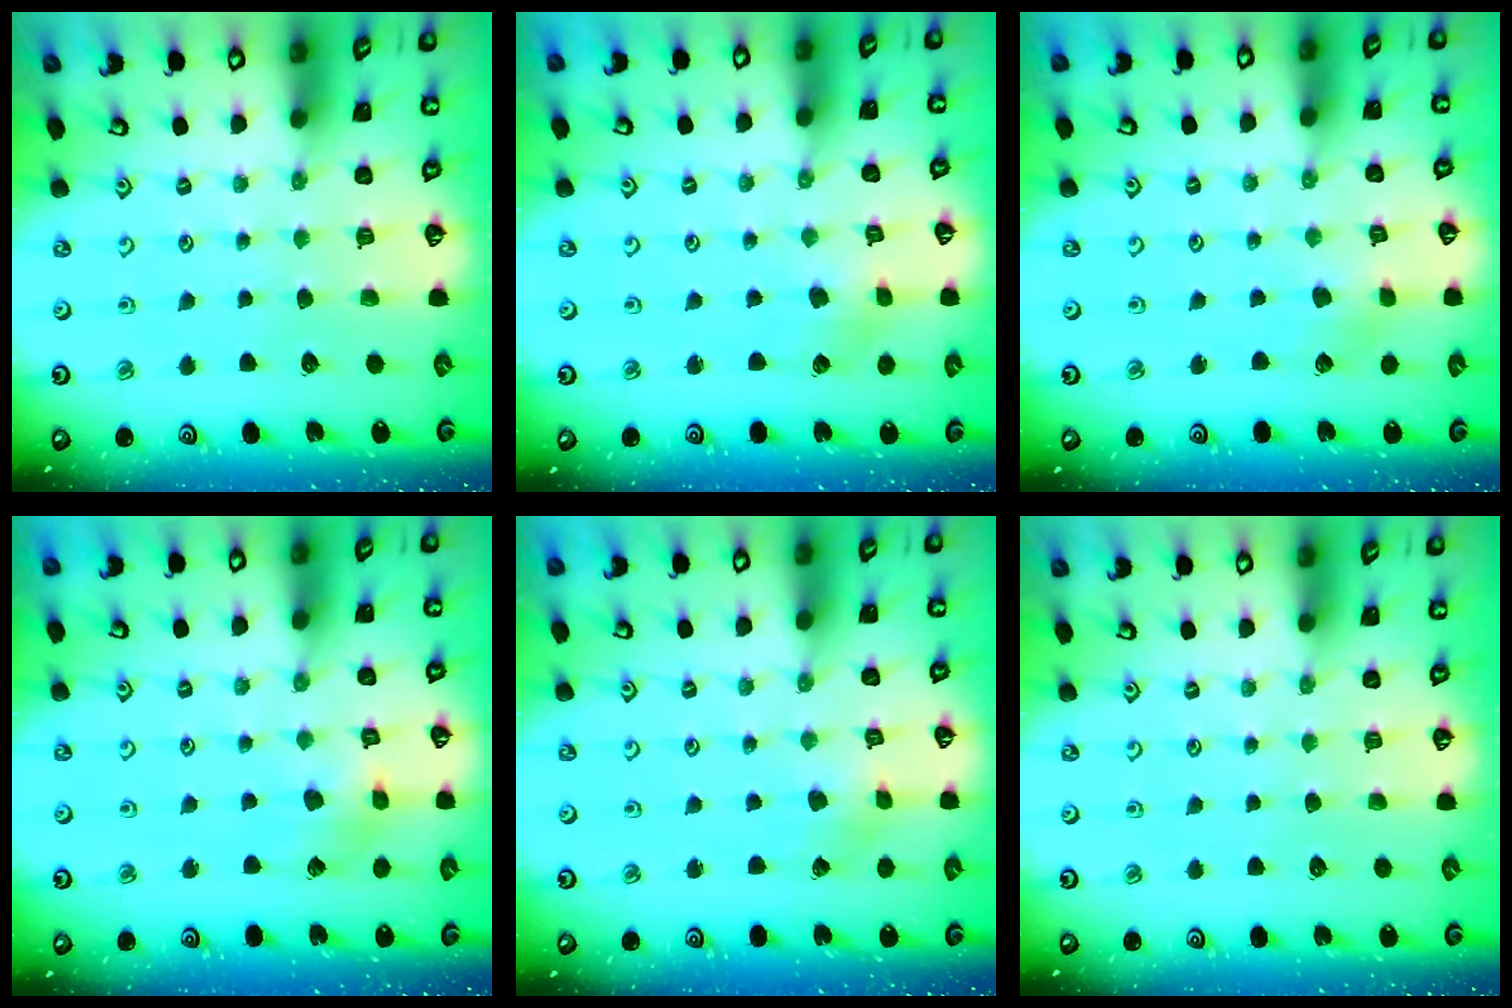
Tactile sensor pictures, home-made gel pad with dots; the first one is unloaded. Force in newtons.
{"total": 2.5, "press": 2.5, "slide": 0.6}
{"total": 2.4, "press": 2.4, "slide": 0.2}
{"total": 5.3, "press": 5.3, "slide": 0.6}
{"total": 2.1, "press": 2.1, "slide": 0.2}
{"total": 0.0}